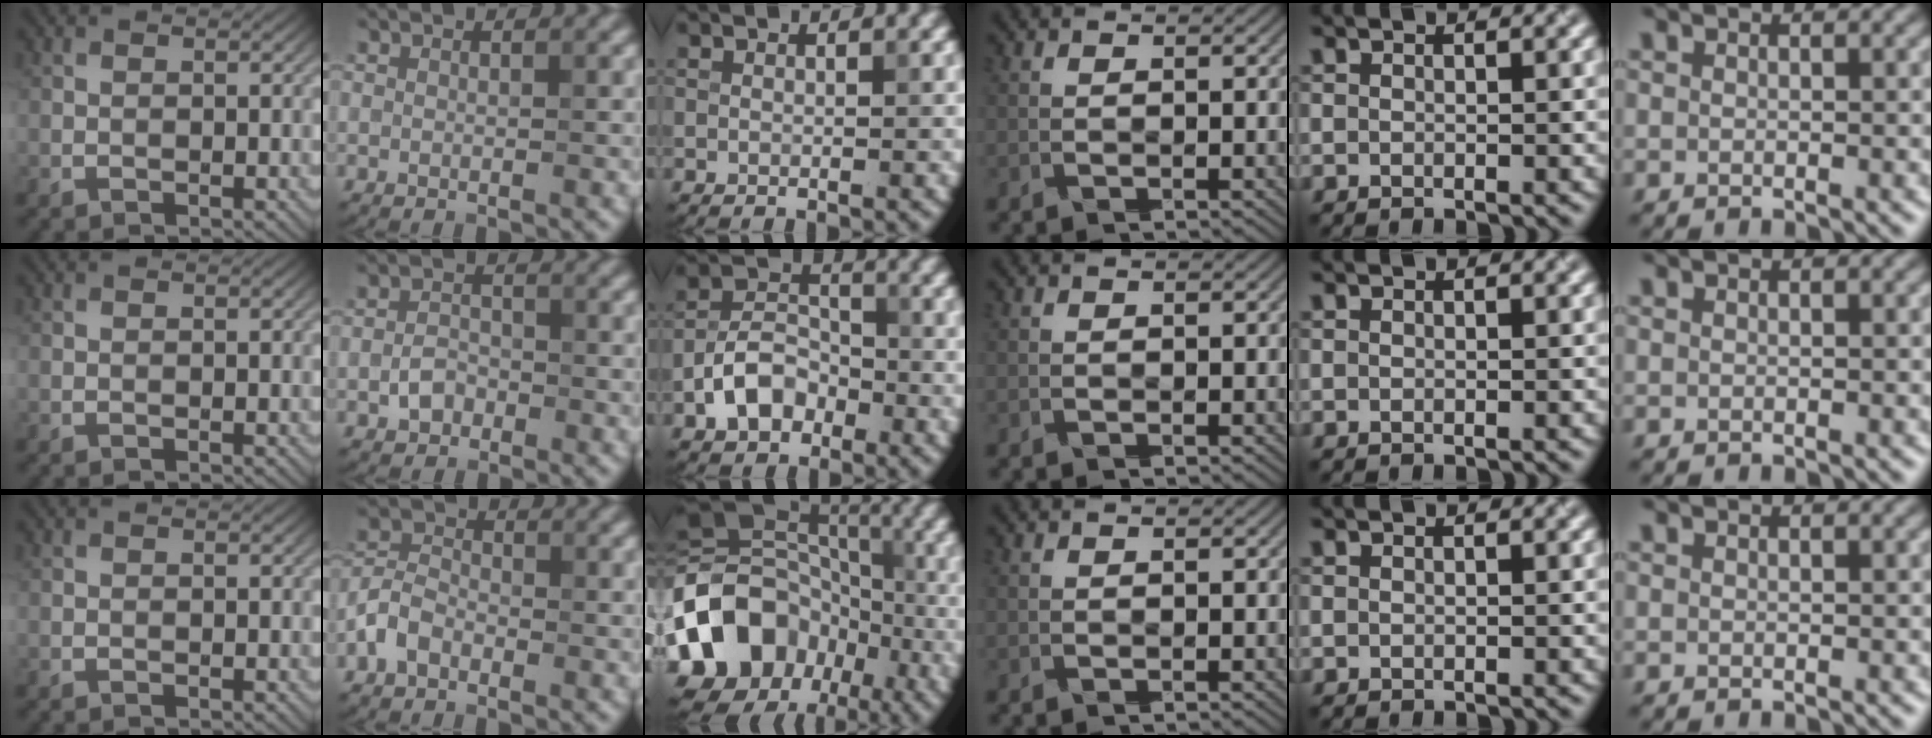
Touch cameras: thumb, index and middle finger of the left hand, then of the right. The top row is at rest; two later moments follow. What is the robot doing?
{"motion": "fold", "object": "receipt paper"}